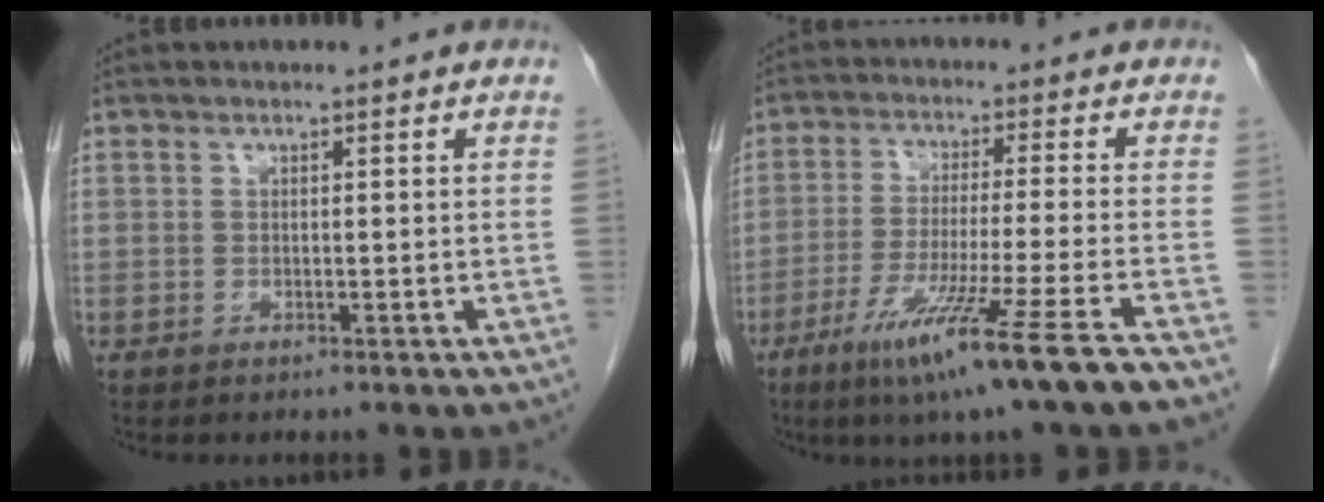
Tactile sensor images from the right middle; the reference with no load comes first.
{"total": 13.4, "force": [-8.3, -1.7, 10.3], "torque": [-0.181, -0.046, -0.136]}